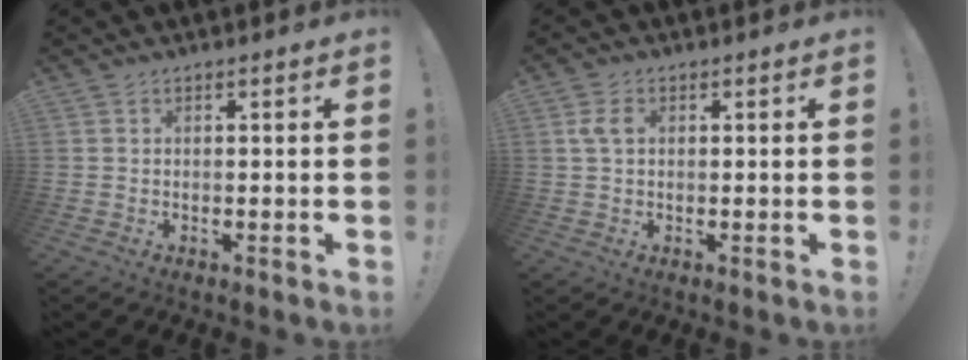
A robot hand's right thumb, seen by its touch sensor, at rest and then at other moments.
{"total": 3.9, "force": [0.9, 2.6, 2.8], "torque": [-0.050, 0.007, 0.017]}